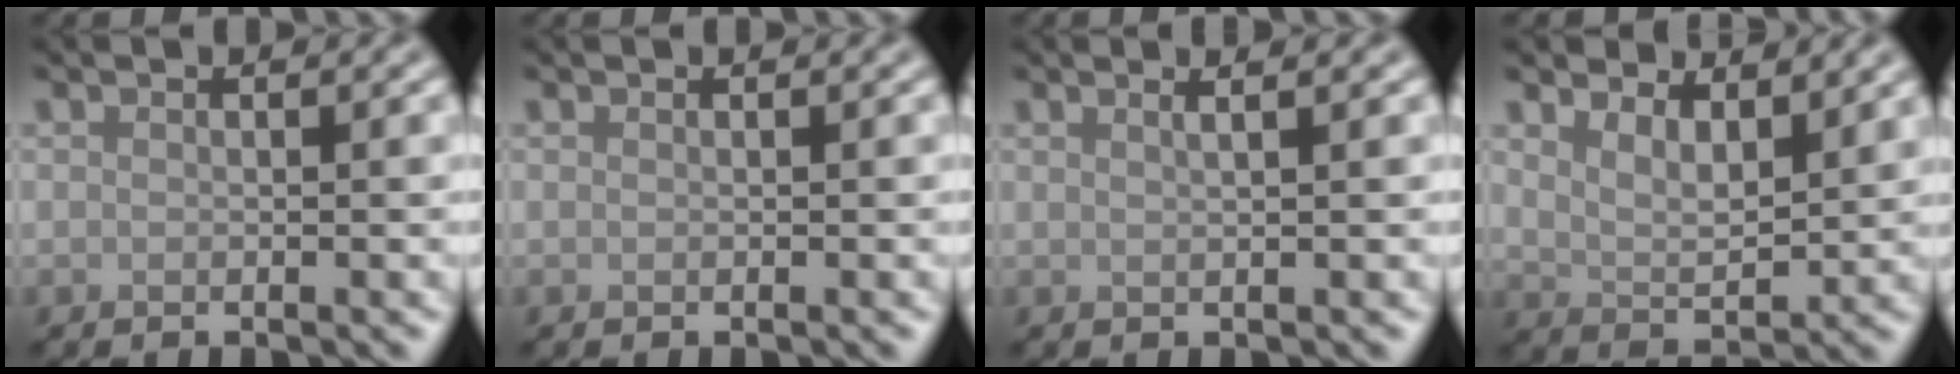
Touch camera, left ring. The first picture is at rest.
{"total": 0.0}
{"total": 2.6, "force": [1.5, 1.2, 1.7], "torque": [0.001, 0.008, -0.011]}
{"total": 4.2, "force": [3.1, 1.8, 2.3], "torque": [-0.047, -0.004, 0.052]}